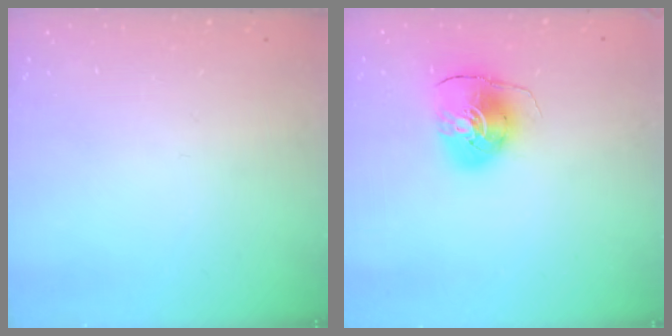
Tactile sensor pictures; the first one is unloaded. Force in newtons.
{"total": 9.3, "press": 9.2, "slide": 1.1}